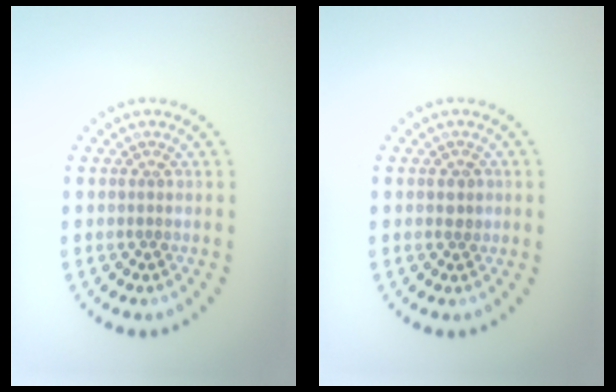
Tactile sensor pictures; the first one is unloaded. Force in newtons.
{"total": 1.2, "press": 1.1, "slide": 0.2}